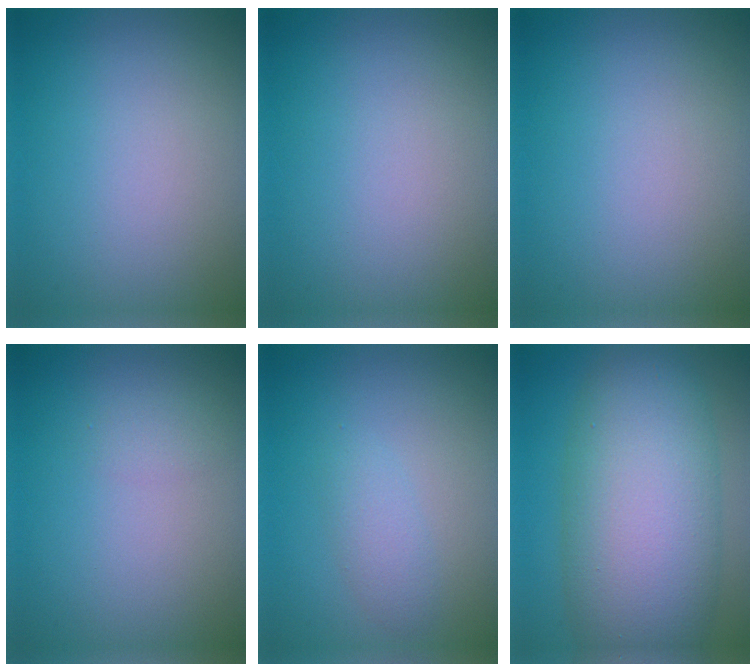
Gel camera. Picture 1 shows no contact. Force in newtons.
{"total": 0.0}
{"total": 0.0}
{"total": 0.9, "press": 0.9, "slide": 0.0}
{"total": 1.7, "press": 1.7, "slide": 0.0}
{"total": 12.4, "press": 12.4, "slide": 0.2}